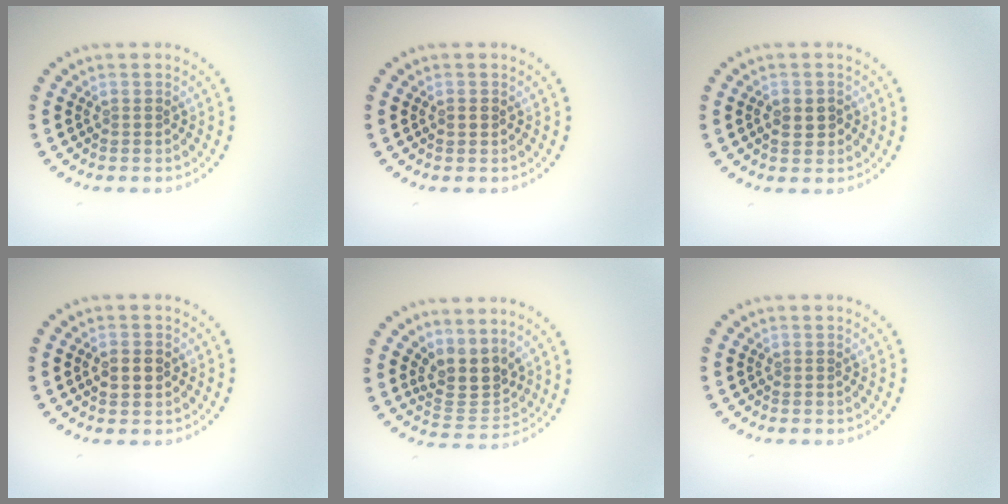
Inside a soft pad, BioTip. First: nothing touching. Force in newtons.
{"total": 1.0, "press": 1.0, "slide": 0.1}
{"total": 2.2, "press": 2.2, "slide": 0.2}
{"total": 2.5, "press": 2.5, "slide": 0.3}
{"total": 3.4, "press": 2.9, "slide": 1.8}
{"total": 0.0}